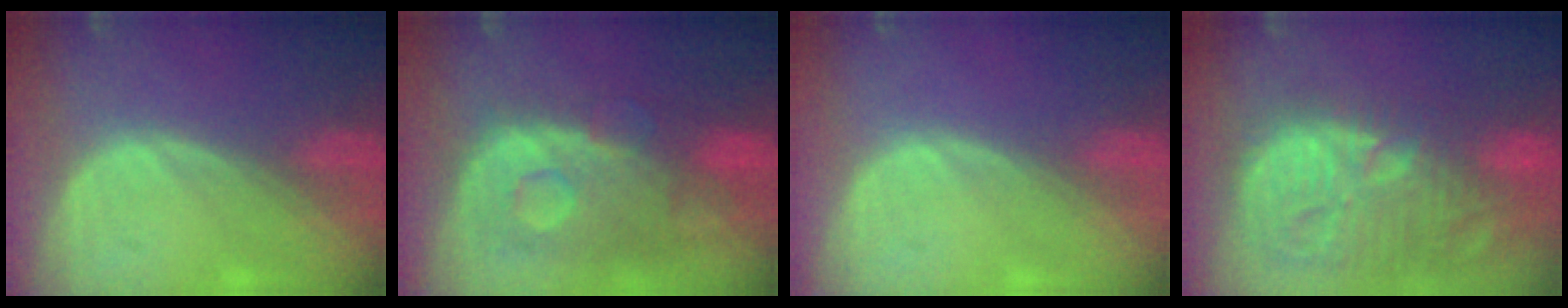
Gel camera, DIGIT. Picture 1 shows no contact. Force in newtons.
{"total": 11.2, "press": 9.7, "slide": 5.5}
{"total": 0.0}
{"total": 15.5, "press": 13.5, "slide": 7.6}